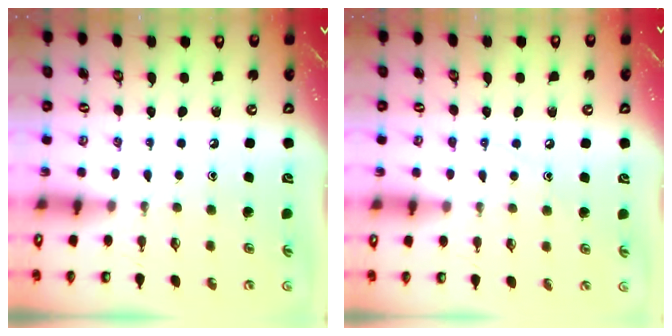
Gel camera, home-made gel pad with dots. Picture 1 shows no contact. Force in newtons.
{"total": 5.3, "press": 5.3, "slide": 0.7}